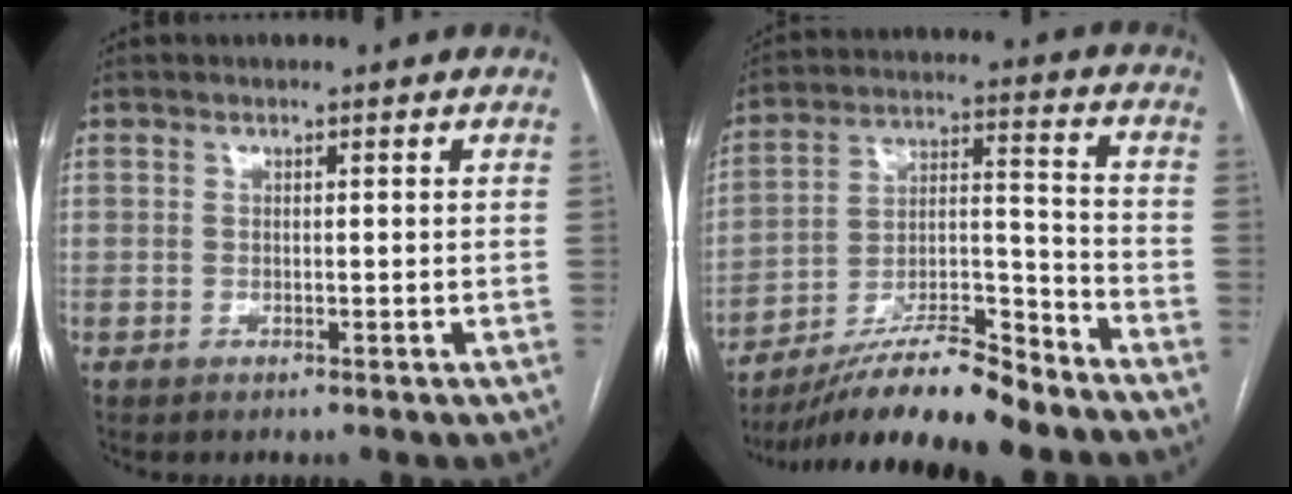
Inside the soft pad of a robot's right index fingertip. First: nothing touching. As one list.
[{"total": 16.7, "force": [-14.1, 1.6, 8.9], "torque": [-0.160, 0.002, -0.246]}]